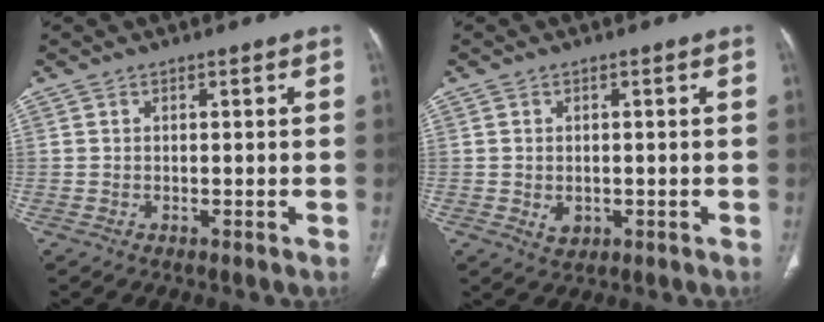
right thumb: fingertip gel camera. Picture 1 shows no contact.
{"total": 2.7, "force": [-0.4, 2.1, 1.7], "torque": [-0.023, -0.002, 0.002]}